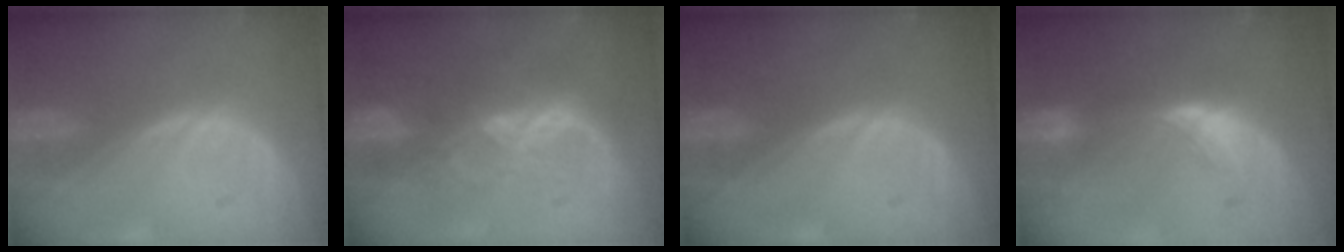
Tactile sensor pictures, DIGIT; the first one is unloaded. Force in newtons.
{"total": 6.7, "press": 6.0, "slide": 3.0}
{"total": 0.0}
{"total": 7.8, "press": 6.9, "slide": 3.5}